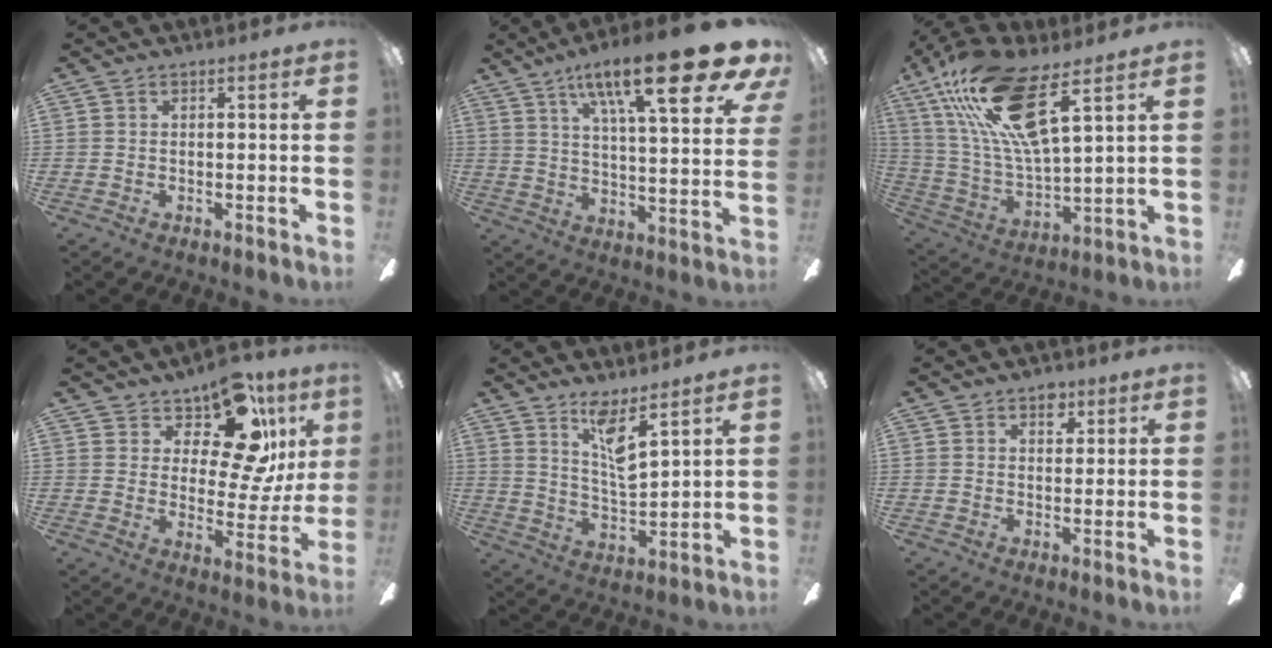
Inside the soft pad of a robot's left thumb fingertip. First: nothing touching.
{"total": 24.5, "force": [14.9, 5.8, 18.6], "torque": [-0.284, -0.083, 0.229]}
{"total": 20.5, "force": [12.0, 6.1, 15.5], "torque": [-0.324, -0.047, 0.200]}
{"total": 15.2, "force": [10.2, 6.3, 9.4], "torque": [-0.142, -0.073, 0.172]}
{"total": 9.0, "force": [6.4, 1.8, 6.1], "torque": [-0.120, -0.037, 0.112]}
{"total": 4.1, "force": [2.3, 2.7, 2.1], "torque": [-0.014, -0.006, 0.036]}